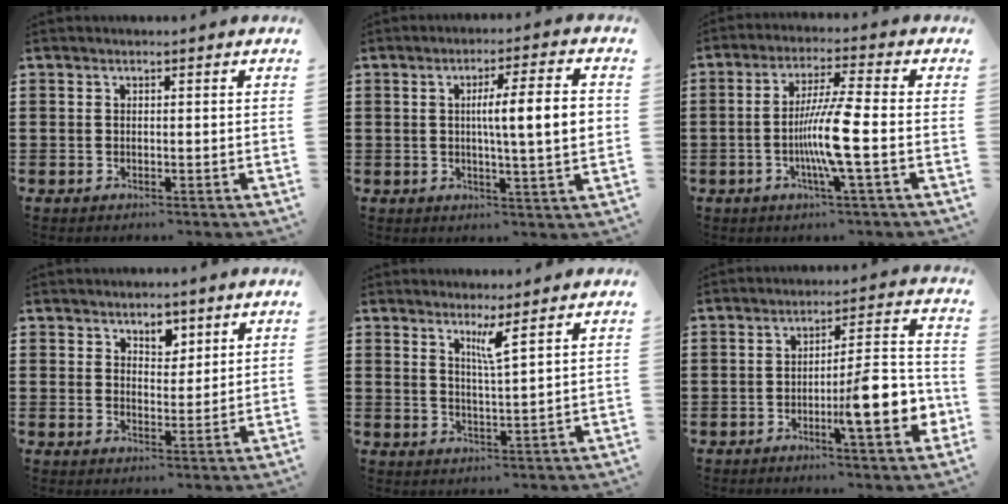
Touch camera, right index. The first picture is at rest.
{"total": 9.0, "force": [0.9, 0.9, 8.9], "torque": [-0.146, -0.002, 0.004]}
{"total": 8.5, "force": [-2.1, -0.2, 8.2], "torque": [-0.162, -0.019, -0.046]}
{"total": 3.6, "force": [2.6, 2.1, 1.3], "torque": [-0.027, 0.007, 0.047]}
{"total": 3.5, "force": [2.4, -0.5, 2.6], "torque": [-0.049, -0.008, 0.039]}
{"total": 10.4, "force": [-3.8, 1.7, 9.6], "torque": [-0.130, -0.007, -0.068]}